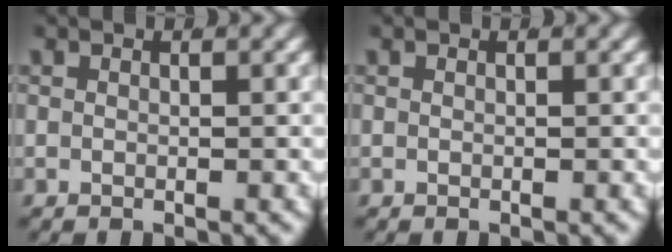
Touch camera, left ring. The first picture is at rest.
{"total": 0.0}